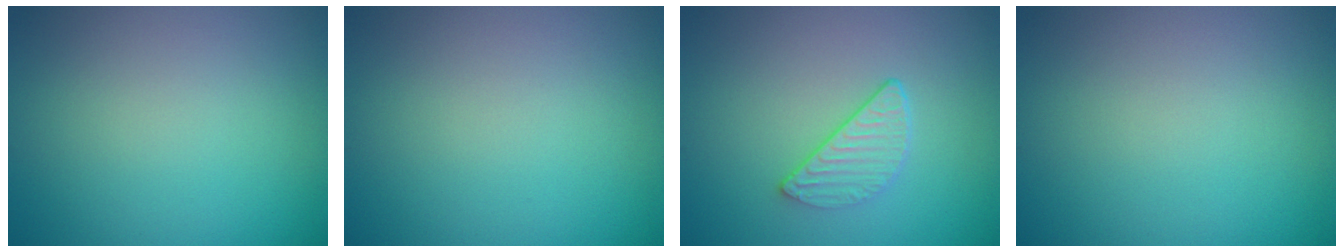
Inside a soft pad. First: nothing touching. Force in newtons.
{"total": 0.0}
{"total": 2.2, "press": 1.5, "slide": 1.6}
{"total": 0.0}